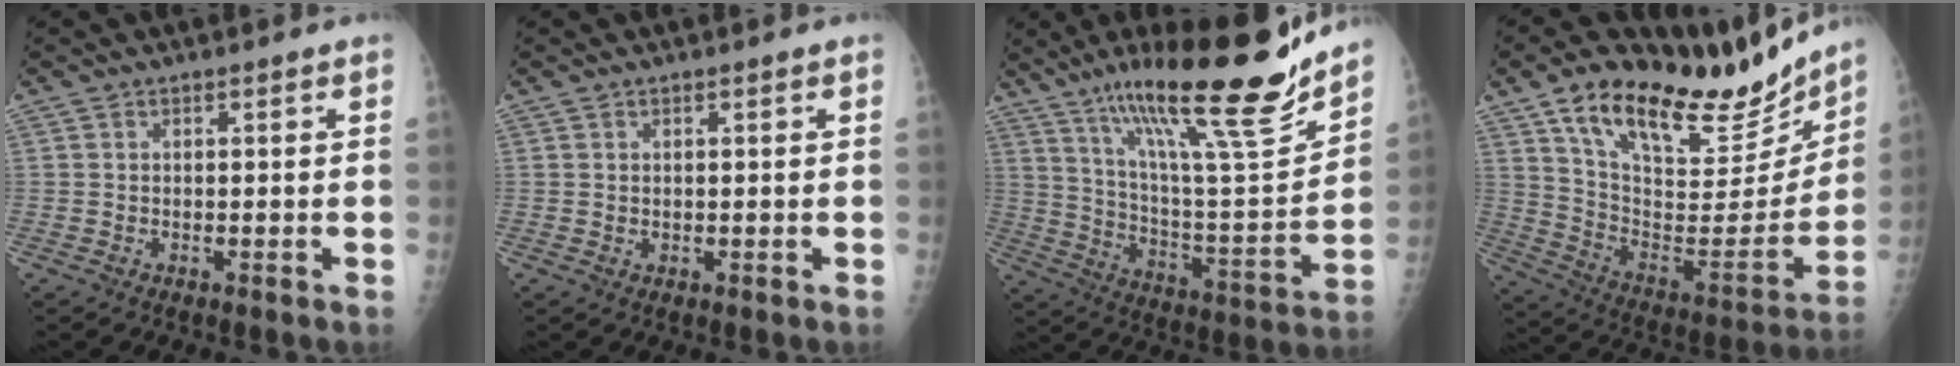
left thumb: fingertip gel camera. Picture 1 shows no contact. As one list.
[{"total": 0.7, "force": [0.5, 0.4, 0.4], "torque": [-0.004, -0.005, 0.010]}, {"total": 26.1, "force": [18.5, 3.9, 18.0], "torque": [-0.271, -0.084, 0.313]}, {"total": 28.0, "force": [19.8, 11.4, 16.2], "torque": [-0.218, -0.061, 0.324]}]